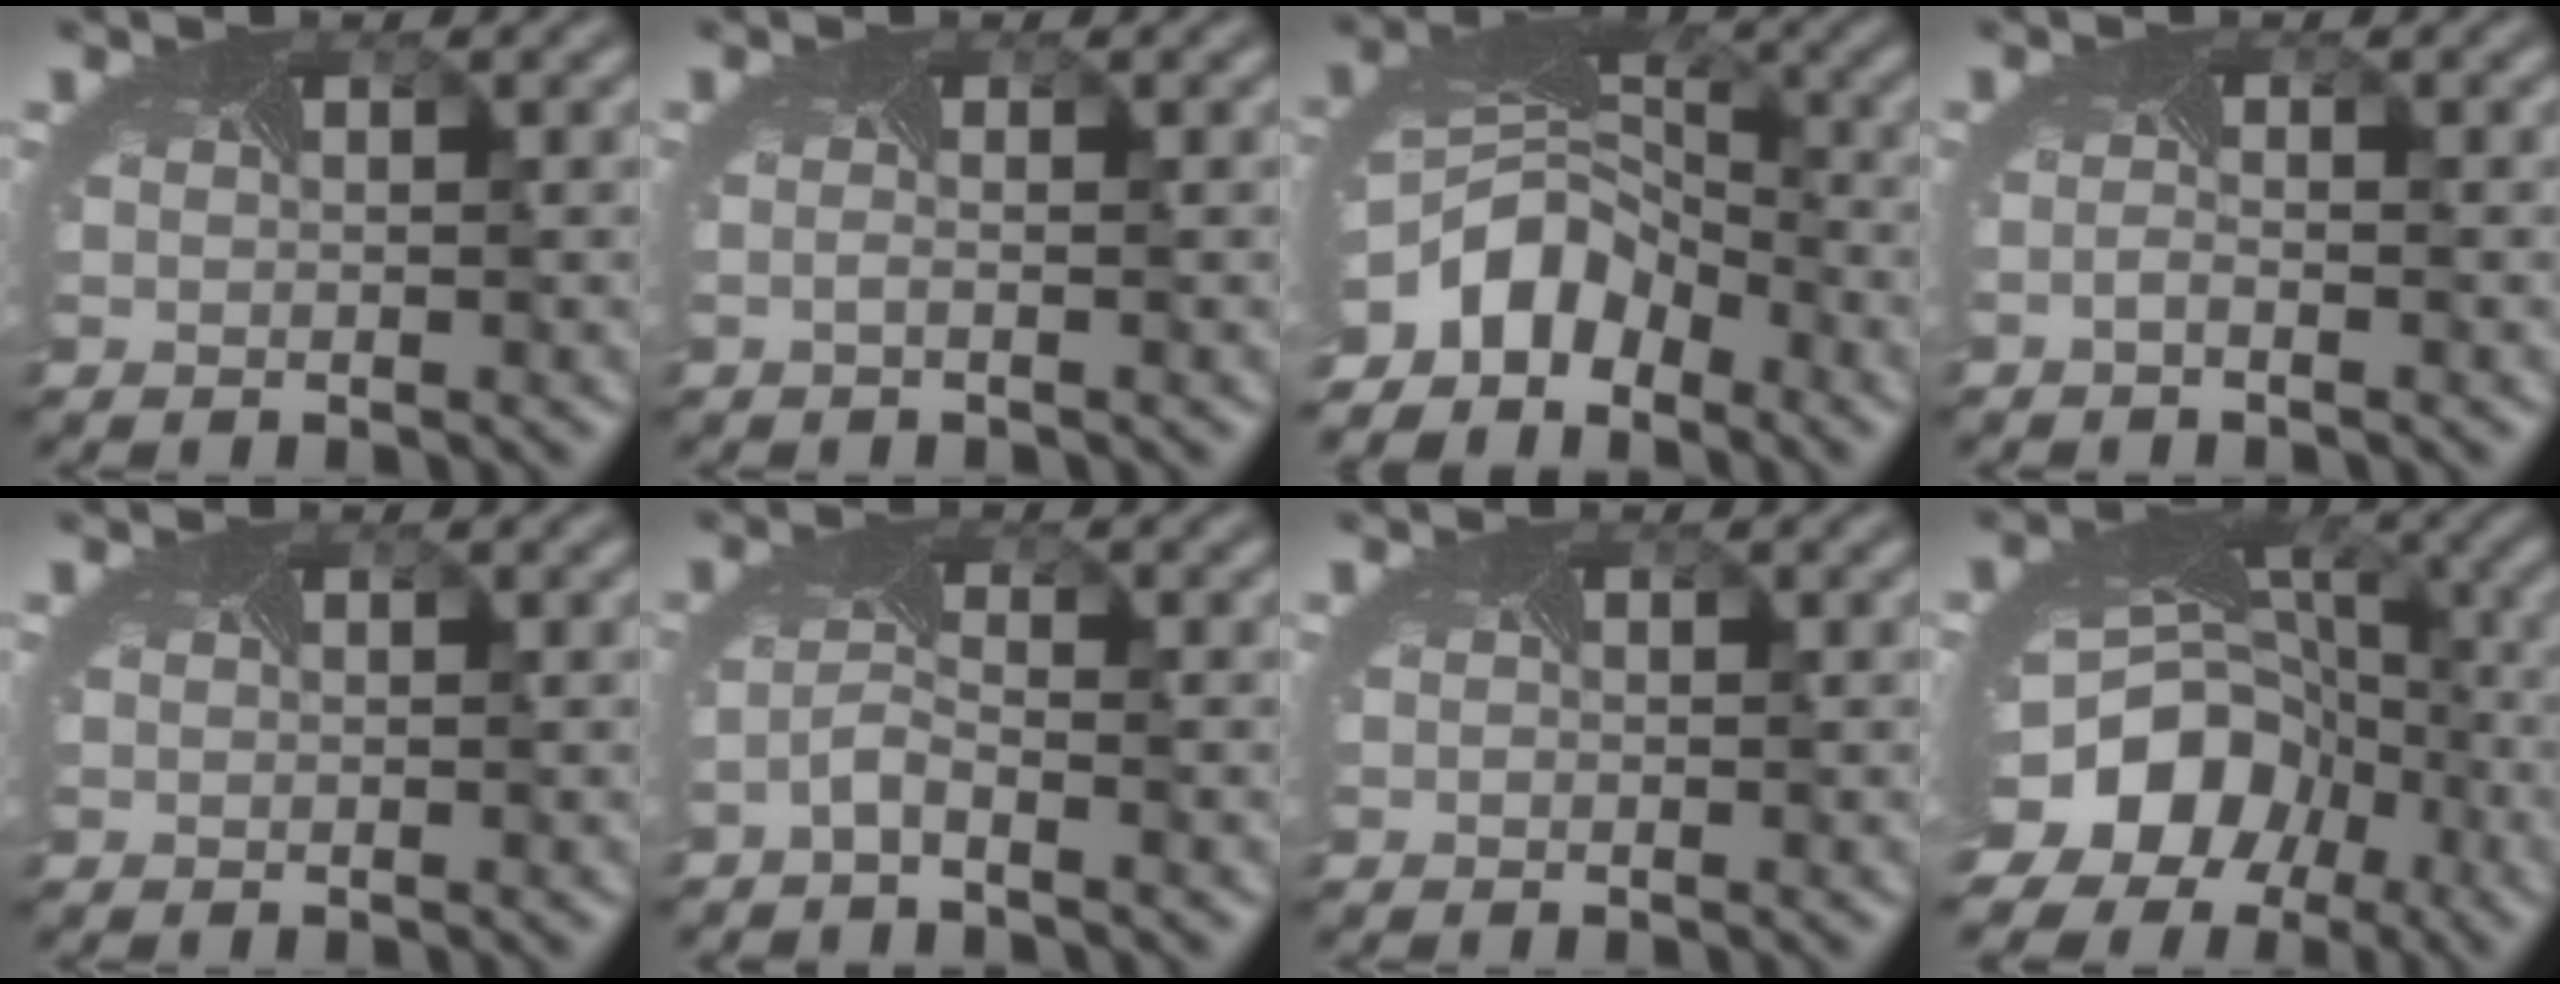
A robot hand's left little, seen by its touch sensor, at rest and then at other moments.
{"total": 0.6, "force": [-0.4, -0.3, 0.3], "torque": [-0.010, -0.003, -0.009]}
{"total": 6.1, "force": [-4.1, 3.7, 2.5], "torque": [-0.042, -0.007, -0.080]}
{"total": 0.7, "force": [-0.7, -0.3, 0.1], "torque": [-0.010, -0.004, -0.014]}
{"total": 0.0}
{"total": 1.5, "force": [-1.2, 0.0, 0.9], "torque": [-0.032, 0.000, -0.031]}
{"total": 0.0}
{"total": 13.0, "force": [-6.4, 10.2, 4.8], "torque": [-0.092, -0.040, -0.103]}